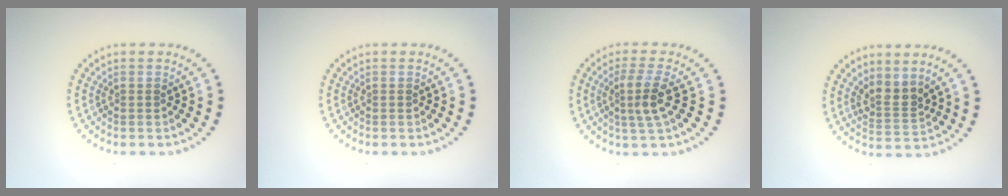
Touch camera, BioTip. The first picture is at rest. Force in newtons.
{"total": 0.0}
{"total": 3.0, "press": 2.5, "slide": 1.6}
{"total": 2.5, "press": 1.9, "slide": 1.7}